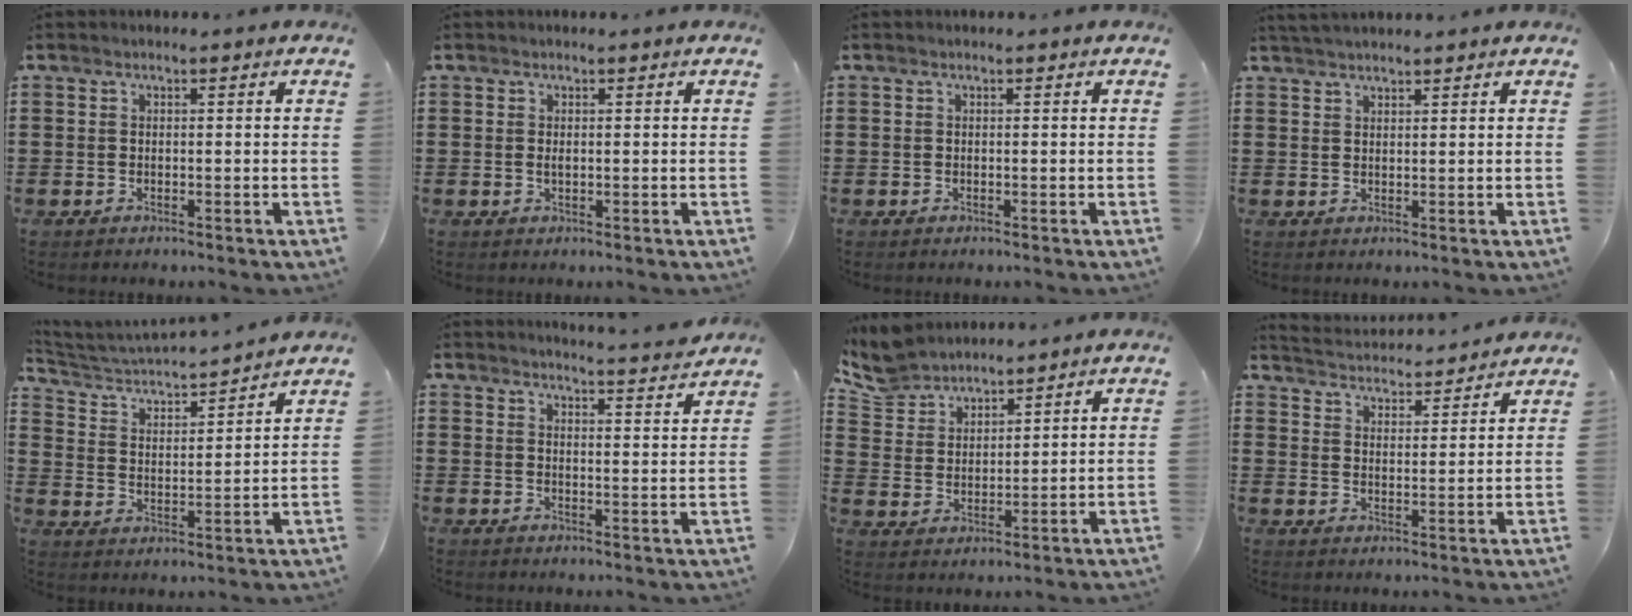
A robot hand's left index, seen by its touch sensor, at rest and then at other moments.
{"total": 0.7, "force": [0.0, 0.3, 0.6], "torque": [-0.013, -0.001, 0.000]}
{"total": 0.0}
{"total": 1.9, "force": [1.9, 0.0, 0.3], "torque": [-0.011, 0.002, 0.037]}
{"total": 3.5, "force": [3.4, 0.2, 0.8], "torque": [-0.038, -0.032, 0.048]}
{"total": 3.8, "force": [3.7, -0.7, 0.5], "torque": [-0.015, -0.028, 0.064]}
{"total": 6.2, "force": [5.8, 2.0, 0.9], "torque": [-0.046, -0.016, 0.108]}
{"total": 3.5, "force": [3.5, -0.1, -0.3], "torque": [-0.015, -0.028, 0.057]}